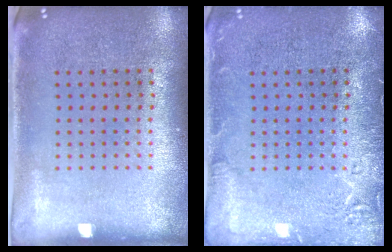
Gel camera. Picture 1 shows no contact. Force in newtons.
{"total": 2.2, "press": 2.2, "slide": 0.4}